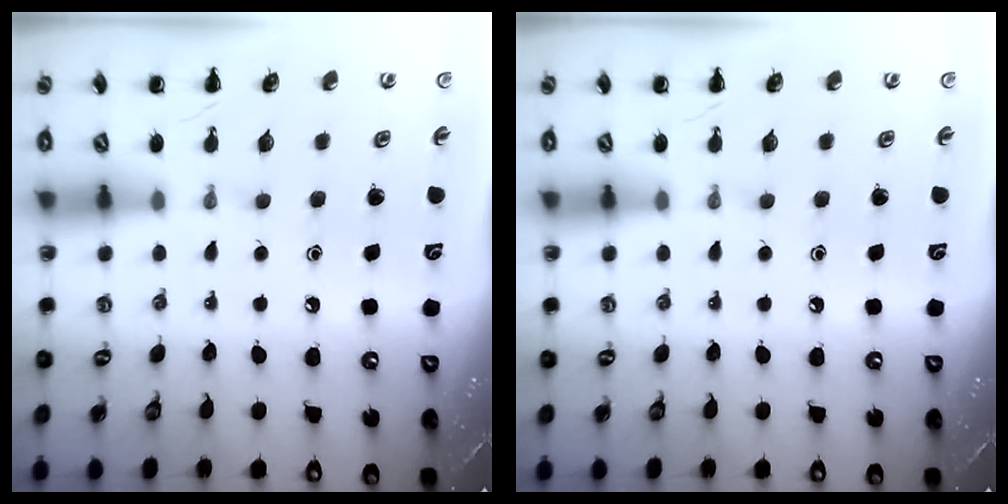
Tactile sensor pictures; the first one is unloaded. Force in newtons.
{"total": 0.0}